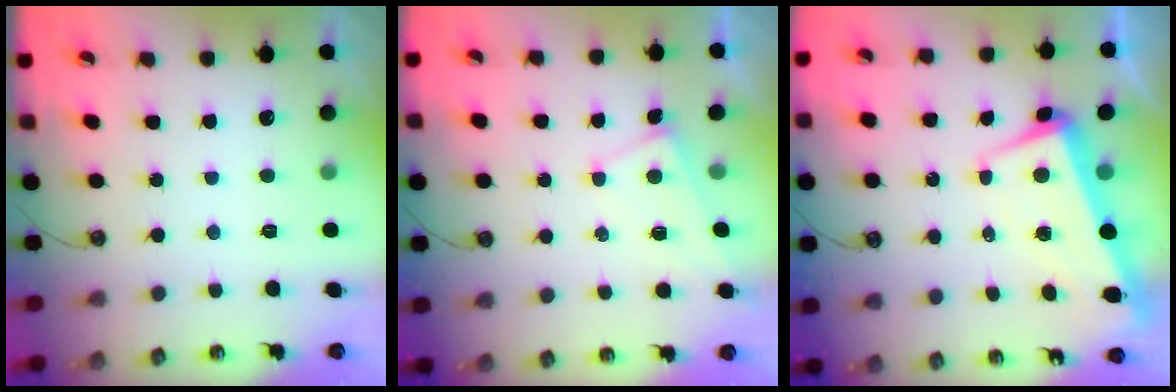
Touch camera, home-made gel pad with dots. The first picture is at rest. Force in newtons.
{"total": 0.6, "press": 0.6, "slide": 0.2}
{"total": 2.2, "press": 0.3, "slide": 2.1}